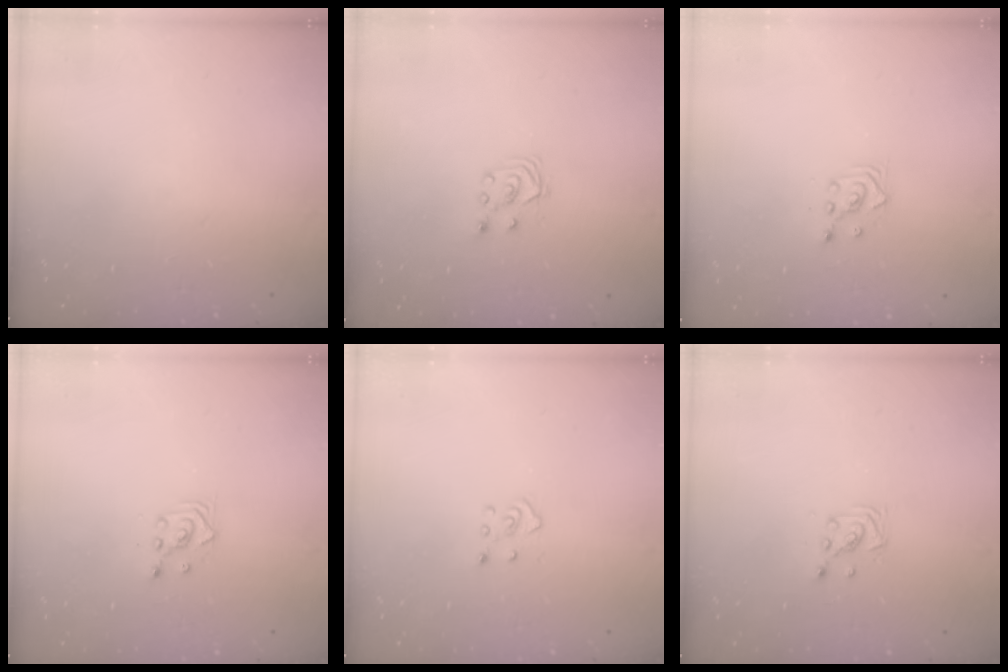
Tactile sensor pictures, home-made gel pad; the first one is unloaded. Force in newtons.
{"total": 2.8, "press": 2.7, "slide": 0.7}
{"total": 2.3, "press": 2.3, "slide": 0.3}
{"total": 2.3, "press": 2.3, "slide": 0.3}
{"total": 3.5, "press": 3.4, "slide": 0.6}
{"total": 2.9, "press": 2.9, "slide": 0.3}